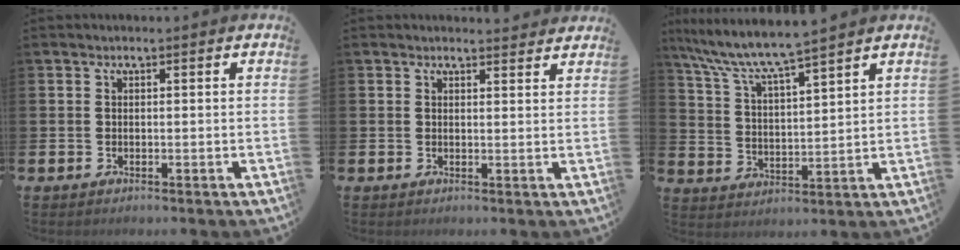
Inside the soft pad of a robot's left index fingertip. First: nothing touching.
{"total": 1.9, "force": [1.8, 0.1, -0.1], "torque": [0.013, -0.014, 0.030]}
{"total": 7.2, "force": [6.7, 0.1, 2.6], "torque": [-0.079, -0.041, 0.114]}